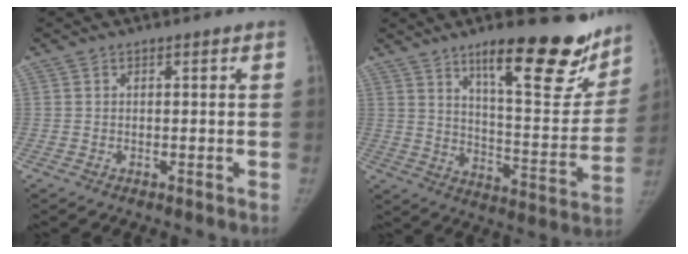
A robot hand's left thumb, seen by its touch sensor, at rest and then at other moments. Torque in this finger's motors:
{"motor_torque": [0.43, 0.29, 1.43, -1.34, 0.10]}